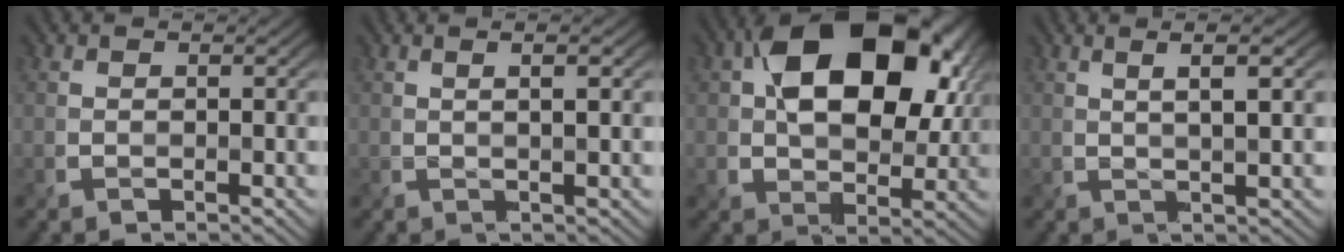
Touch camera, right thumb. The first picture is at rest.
{"total": 2.1, "force": [0.6, -0.1, 2.0], "torque": [-0.023, 0.001, 0.007]}
{"total": 16.2, "force": [4.8, 10.1, 11.7], "torque": [-0.185, 0.018, 0.076]}
{"total": 3.8, "force": [1.5, 0.2, 3.5], "torque": [-0.047, 0.003, 0.019]}